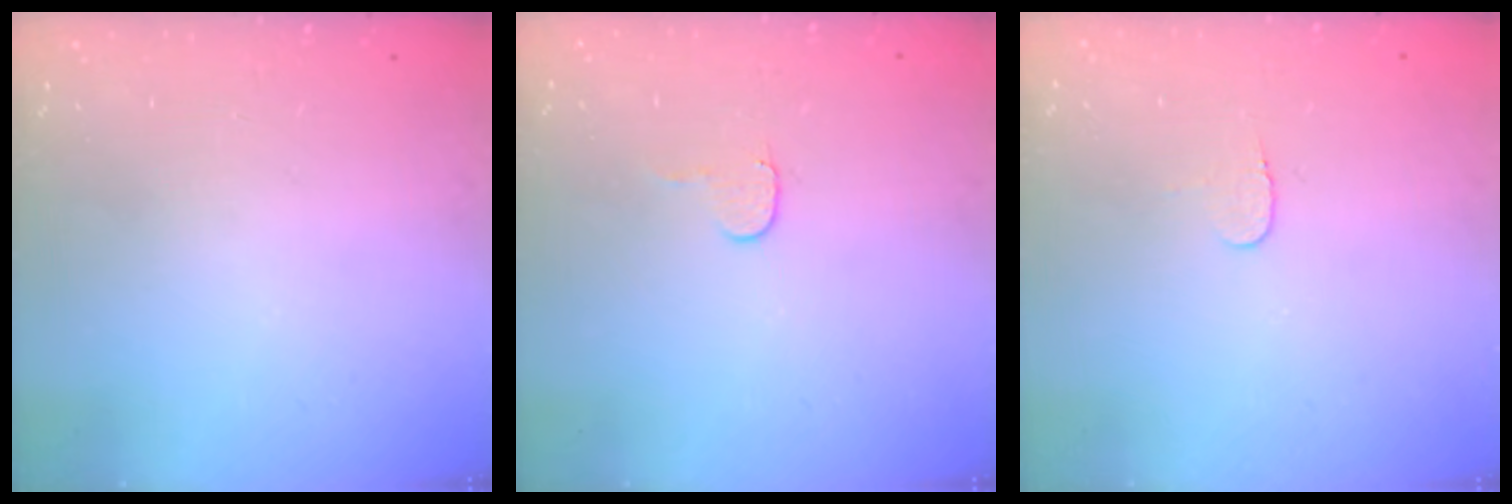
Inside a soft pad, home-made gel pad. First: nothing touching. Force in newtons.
{"total": 4.4, "press": 4.4, "slide": 0.3}
{"total": 3.7, "press": 3.7, "slide": 0.3}